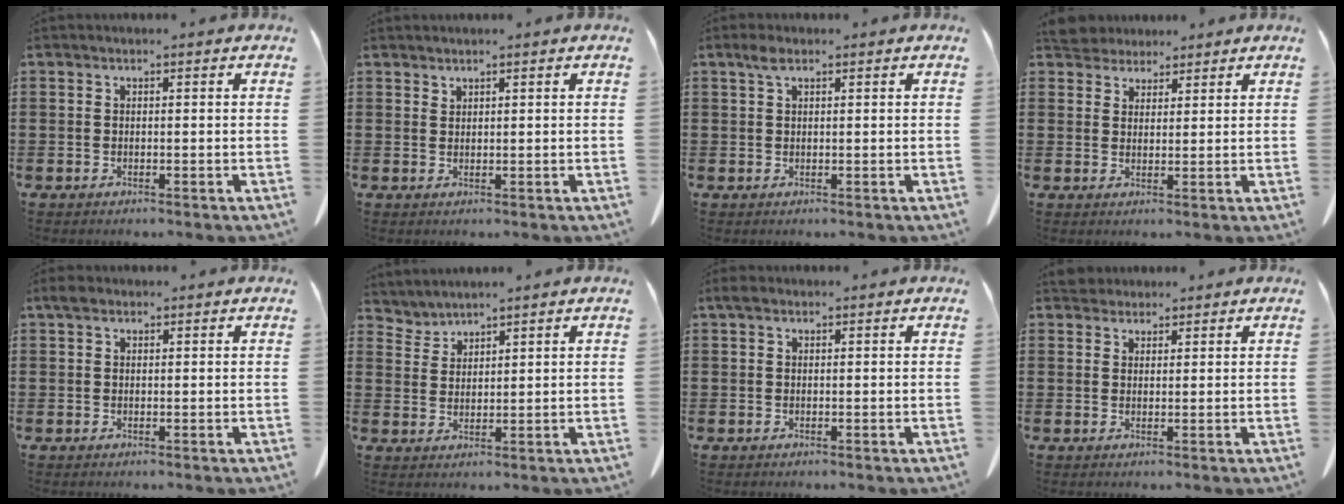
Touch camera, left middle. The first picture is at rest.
{"total": 1.0, "force": [1.0, 0.1, 0.1], "torque": [-0.004, -0.001, 0.021]}
{"total": 1.8, "force": [0.8, 0.7, 1.4], "torque": [-0.031, 0.003, 0.014]}
{"total": 4.1, "force": [3.8, 1.2, 0.4], "torque": [-0.022, -0.008, 0.075]}
{"total": 1.3, "force": [0.7, 0.8, 0.8], "torque": [-0.019, 0.006, 0.012]}
{"total": 2.4, "force": [2.4, 0.1, -0.4], "torque": [-0.001, -0.009, 0.047]}
{"total": 0.8, "force": [0.2, 0.5, 0.6], "torque": [-0.014, 0.006, 0.003]}
{"total": 2.4, "force": [2.2, 1.0, 0.2], "torque": [-0.002, -0.001, 0.043]}